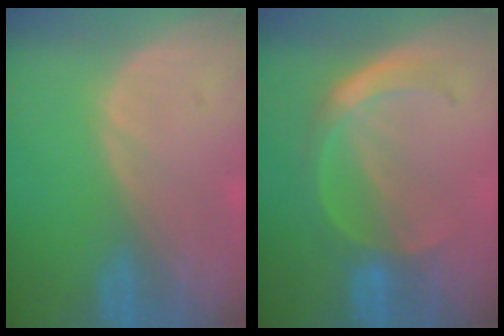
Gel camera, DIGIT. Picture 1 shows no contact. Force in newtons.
{"total": 5.8, "press": 5.1, "slide": 2.6}